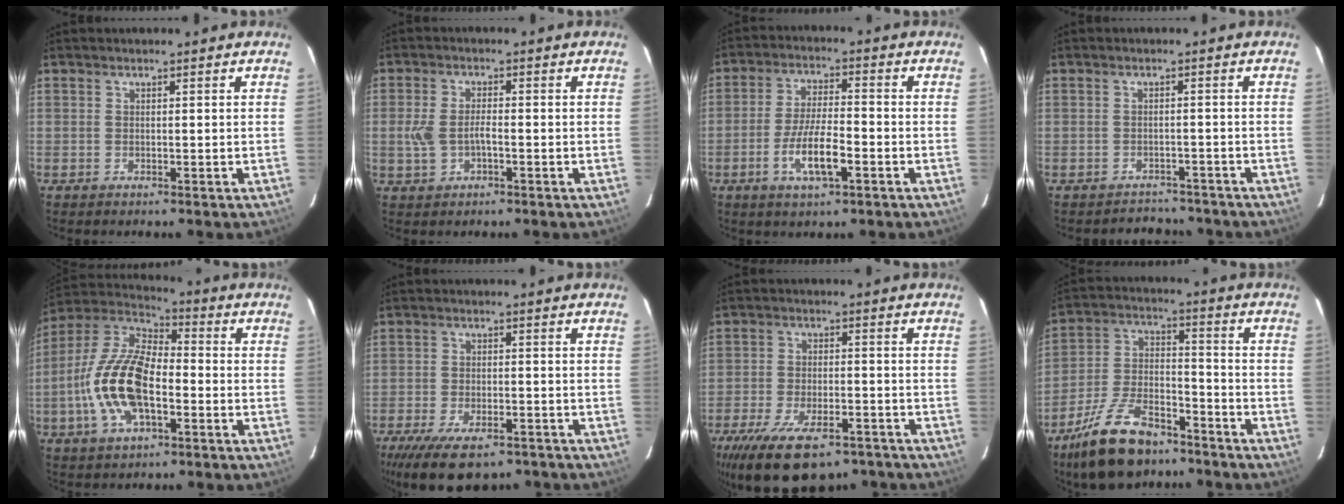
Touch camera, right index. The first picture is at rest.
{"total": 5.1, "force": [-1.1, 2.6, 4.2], "torque": [-0.092, 0.001, -0.017]}
{"total": 8.8, "force": [-3.6, 2.2, 7.8], "torque": [-0.154, -0.004, -0.064]}
{"total": 6.3, "force": [-5.5, 3.0, 0.7], "torque": [-0.013, 0.019, -0.065]}
{"total": 16.7, "force": [-4.2, 7.8, 14.1], "torque": [-0.297, 0.003, -0.085]}
{"total": 15.0, "force": [-10.6, 6.2, 8.5], "torque": [-0.187, -0.034, -0.166]}
{"total": 19.4, "force": [-13.4, 8.0, 11.5], "torque": [-0.232, -0.036, -0.205]}
{"total": 17.3, "force": [-12.4, 7.4, 9.5], "torque": [-0.198, -0.003, -0.216]}